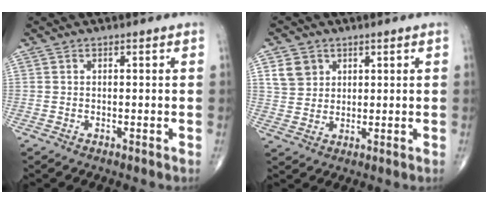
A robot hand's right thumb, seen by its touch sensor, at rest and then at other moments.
{"total": 5.2, "force": [2.4, 4.1, 2.0], "torque": [-0.023, -0.010, 0.050]}